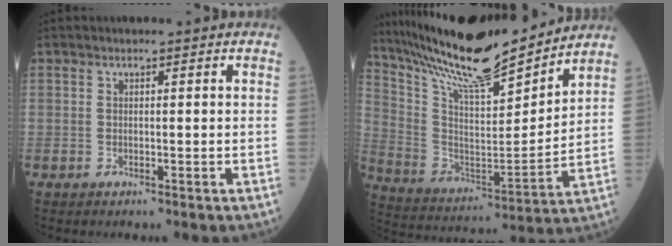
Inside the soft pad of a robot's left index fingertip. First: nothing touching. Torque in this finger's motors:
{"motor_torque": [1.04, -1.09, 0.76, 0.21]}